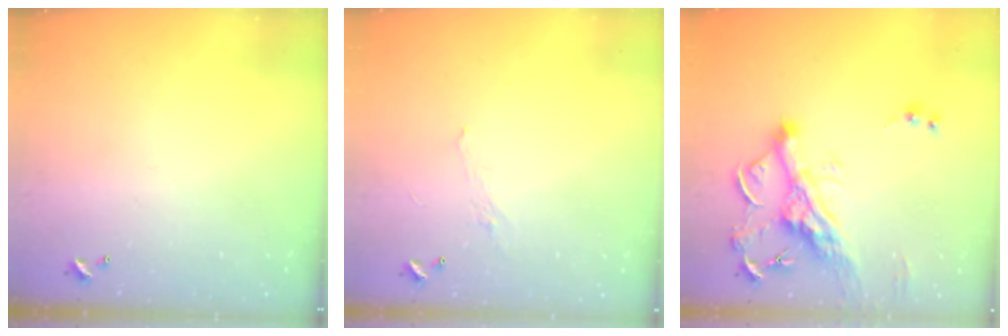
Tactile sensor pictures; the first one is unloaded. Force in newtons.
{"total": 1.0, "press": 0.8, "slide": 0.6}
{"total": 10.4, "press": 10.3, "slide": 1.5}